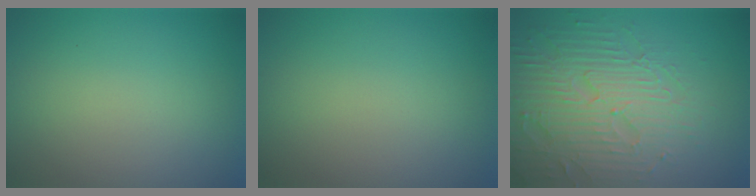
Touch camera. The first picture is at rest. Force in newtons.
{"total": 0.0}
{"total": 6.7, "press": 5.5, "slide": 3.8}